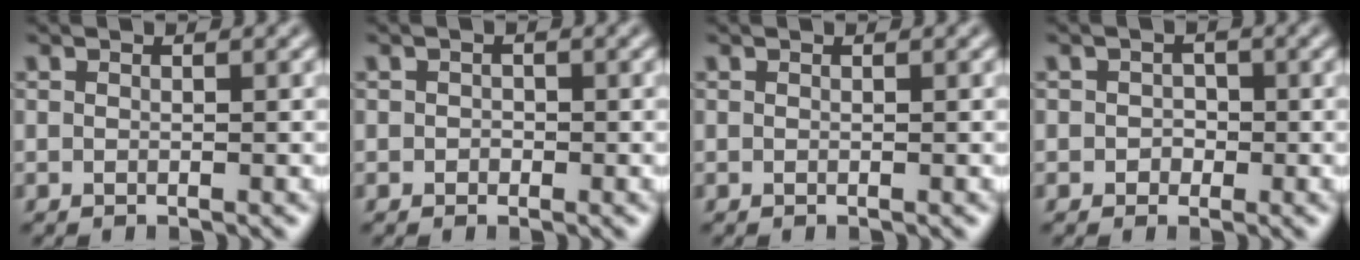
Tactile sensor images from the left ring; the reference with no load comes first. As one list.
[{"total": 0.8, "force": [-0.1, 0.7, 0.2], "torque": [0.000, -0.005, -0.005]}, {"total": 0.0}, {"total": 1.4, "force": [-0.1, 1.3, 0.4], "torque": [0.006, -0.002, -0.006]}]